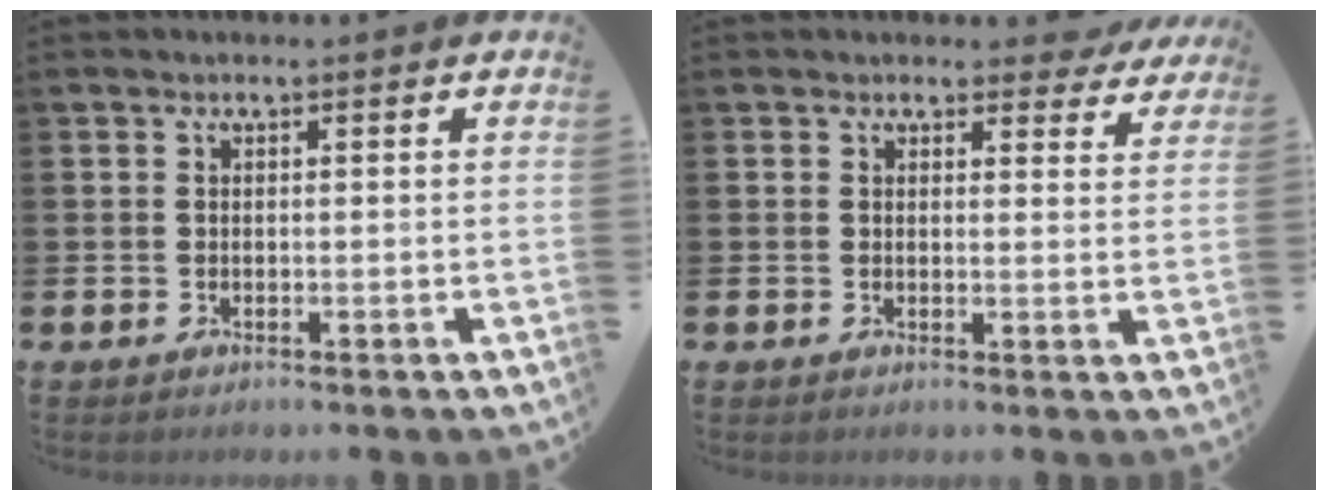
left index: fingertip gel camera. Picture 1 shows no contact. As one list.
[{"total": 2.3, "force": [2.1, 0.9, 0.3], "torque": [0.006, -0.008, 0.034]}]